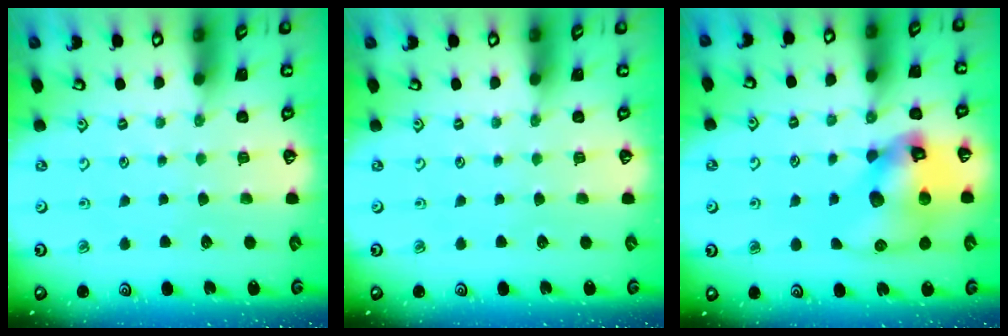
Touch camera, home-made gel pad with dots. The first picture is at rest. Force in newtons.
{"total": 0.0}
{"total": 16.3, "press": 16.2, "slide": 2.5}